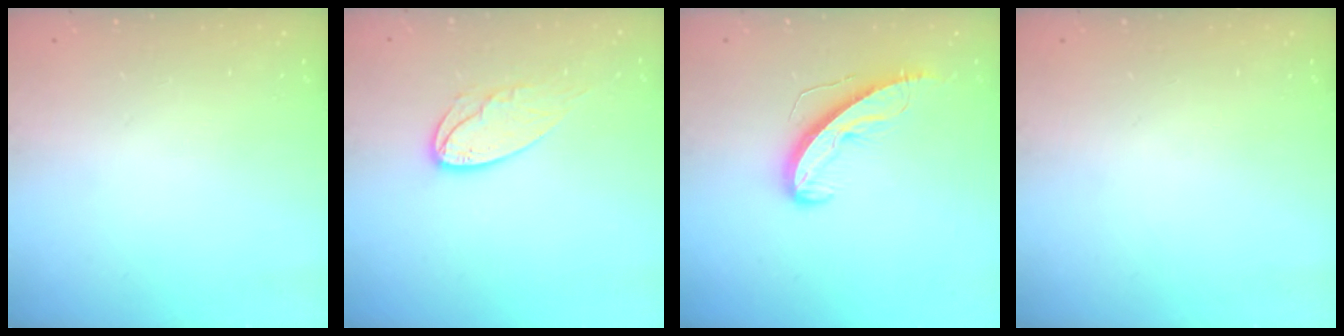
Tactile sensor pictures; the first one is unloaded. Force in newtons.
{"total": 10.1, "press": 10.1, "slide": 0.6}
{"total": 9.2, "press": 9.2, "slide": 0.5}
{"total": 0.0}